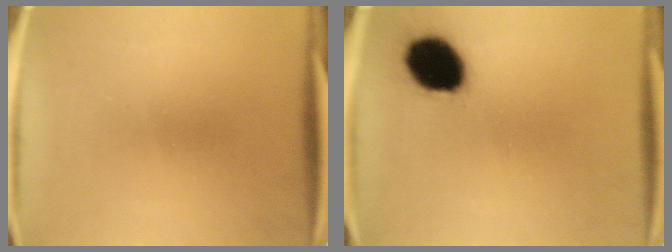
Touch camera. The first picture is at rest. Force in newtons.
{"total": 14.2}